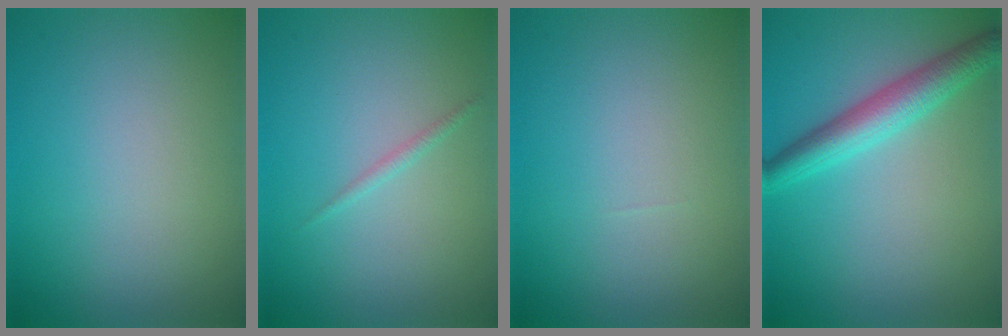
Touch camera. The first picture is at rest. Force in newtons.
{"total": 0.7, "press": 0.7, "slide": 0.1}
{"total": 0.0}
{"total": 5.0, "press": 5.0, "slide": 0.3}